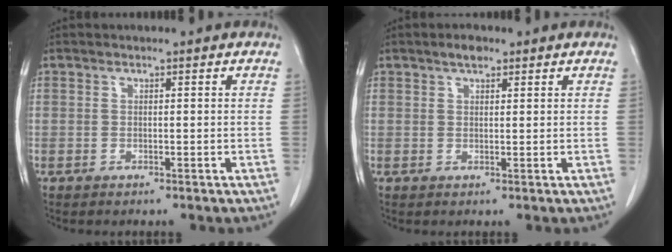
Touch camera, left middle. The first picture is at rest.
{"total": 1.9, "force": [1.3, 0.8, 1.1], "torque": [-0.021, 0.004, 0.021]}